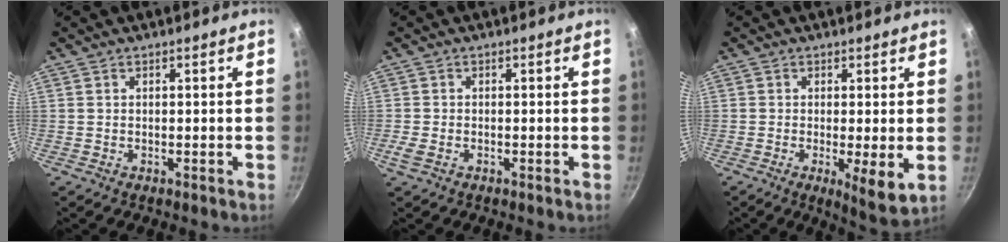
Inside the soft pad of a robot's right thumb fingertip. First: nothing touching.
{"total": 2.2, "force": [-0.9, 1.4, 1.4], "torque": [-0.032, -0.001, -0.019]}
{"total": 6.7, "force": [-0.9, 1.6, 6.4], "torque": [-0.090, -0.021, -0.010]}